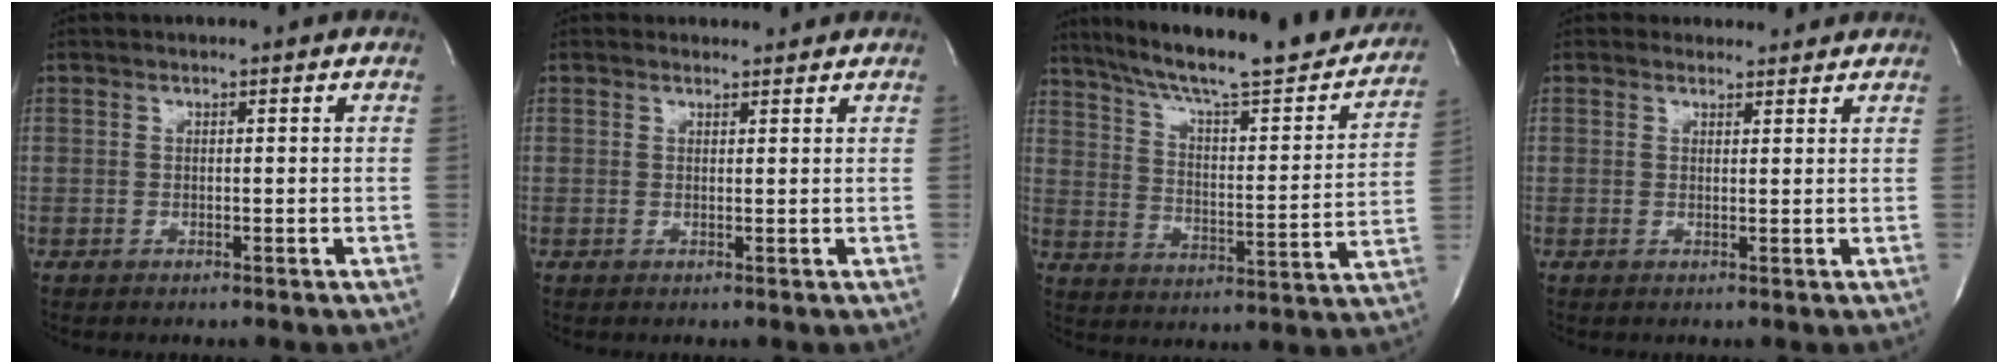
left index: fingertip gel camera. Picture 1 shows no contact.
{"total": 1.2, "force": [1.1, 0.4, -0.2], "torque": [-0.010, 0.001, 0.010]}
{"total": 26.9, "force": [22.8, 3.8, 13.9], "torque": [-0.216, -0.036, 0.303]}
{"total": 2.1, "force": [1.9, 1.0, -0.2], "torque": [-0.003, 0.003, 0.017]}